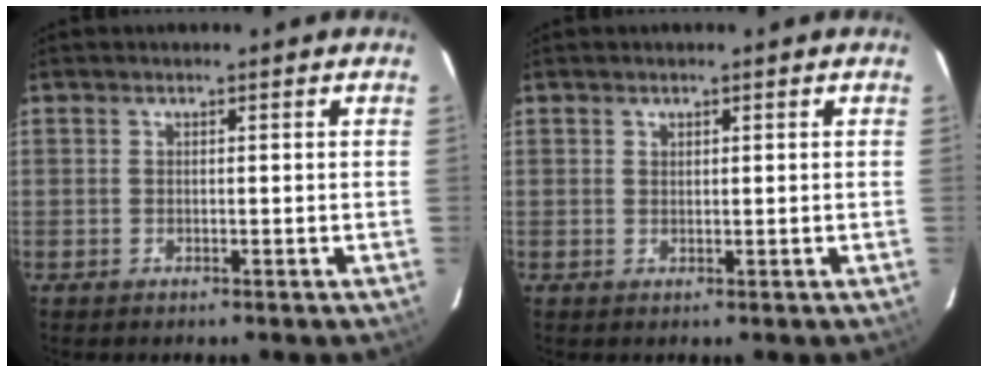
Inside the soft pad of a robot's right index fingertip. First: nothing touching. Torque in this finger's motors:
{"motor_torque": [-0.21, -0.03, -0.05, 0.00]}